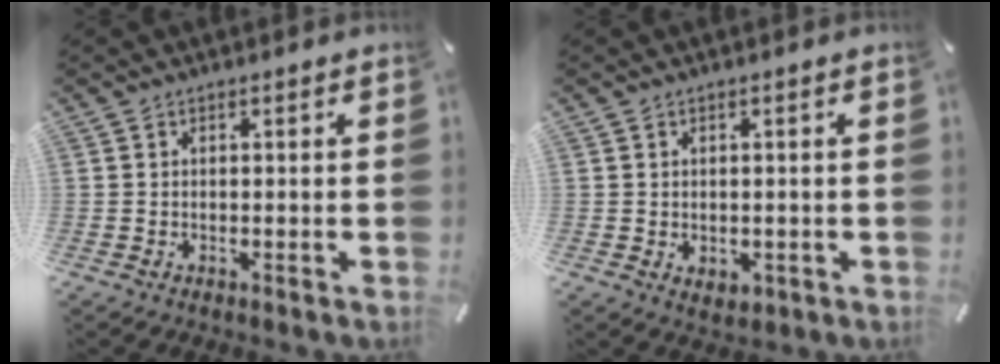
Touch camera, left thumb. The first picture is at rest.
{"total": 1.7, "force": [-0.3, 1.5, 0.8], "torque": [-0.014, 0.004, -0.006]}